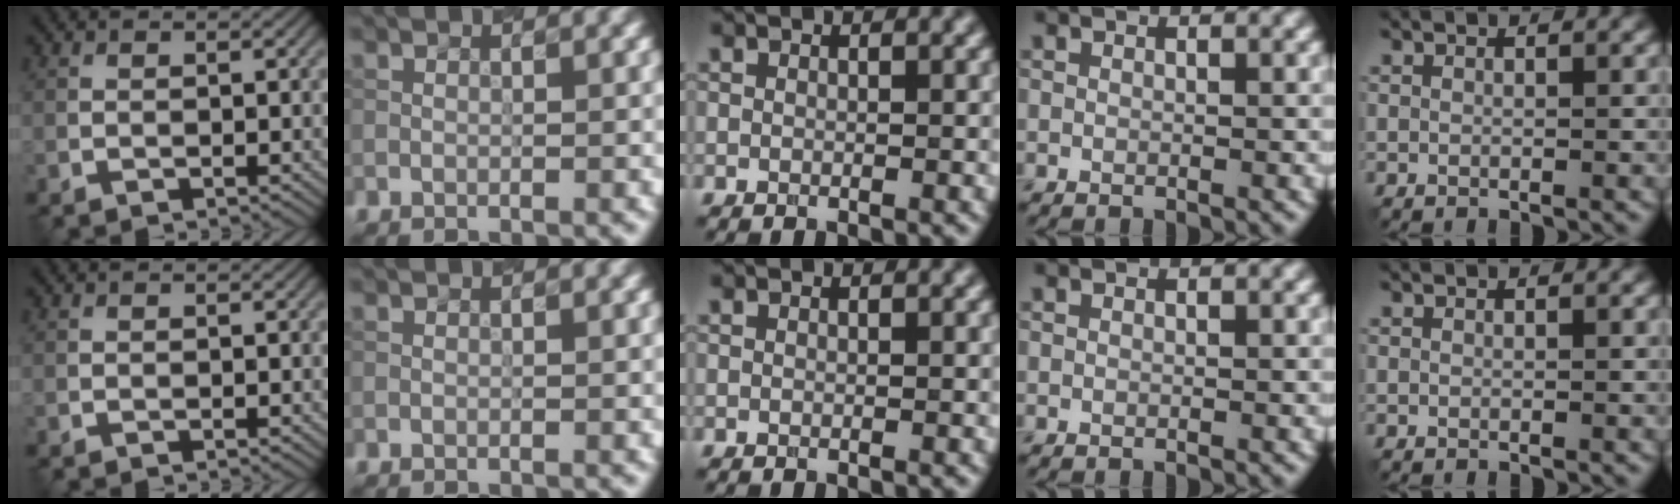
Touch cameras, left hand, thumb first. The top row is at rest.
{}